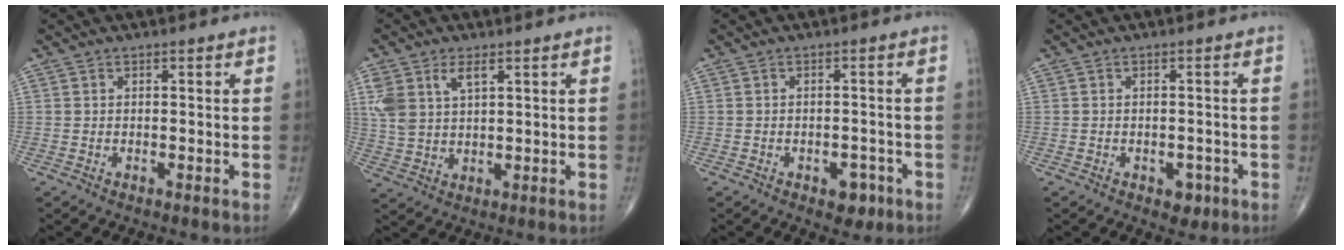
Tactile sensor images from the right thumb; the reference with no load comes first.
{"total": 7.4, "force": [3.3, 3.9, 5.4], "torque": [-0.117, -0.001, 0.073]}
{"total": 3.9, "force": [-2.0, 2.3, 2.4], "torque": [-0.014, 0.011, -0.023]}
{"total": 2.8, "force": [-1.3, 1.8, 1.7], "torque": [-0.007, 0.004, -0.013]}